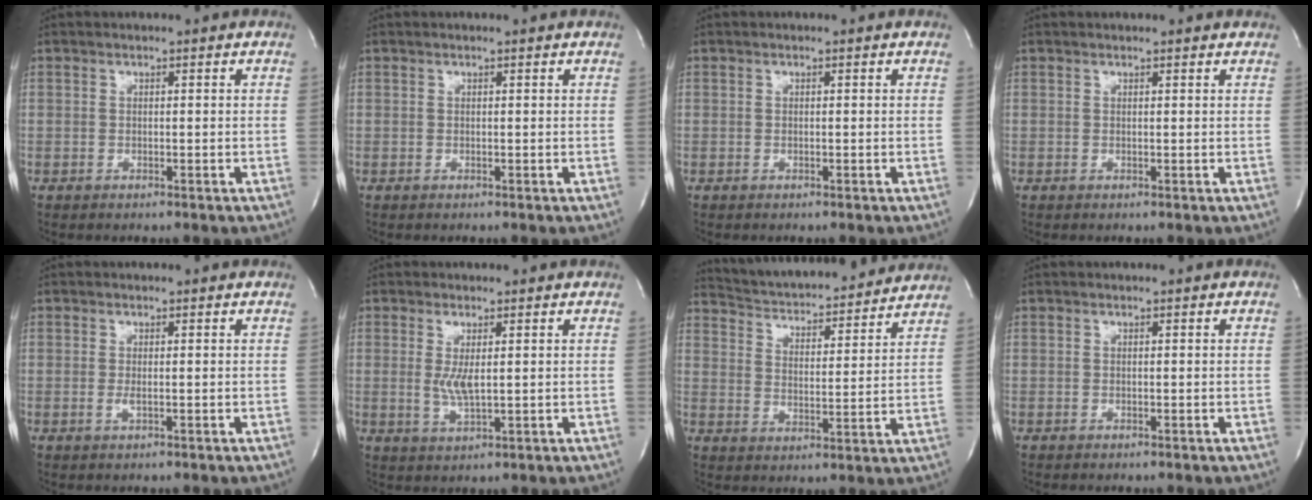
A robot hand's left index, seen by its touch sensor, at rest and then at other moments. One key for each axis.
{"total": 0.0}
{"total": 0.0}
{"total": 2.5, "fx": 2.4, "fy": 0.4, "fz": 0.6, "tx": -0.012, "ty": 0.012, "tz": 0.018}
{"total": 1.1, "fx": -0.8, "fy": 0.1, "fz": 0.8, "tx": -0.018, "ty": -0.008, "tz": -0.011}
{"total": 3.4, "fx": -0.2, "fy": 0.7, "fz": 3.3, "tx": -0.071, "ty": -0.014, "tz": 0.004}
{"total": 18.3, "fx": 17.2, "fy": 2.7, "fz": 5.5, "tx": -0.084, "ty": 0.000, "tz": 0.244}
{"total": 0.0}